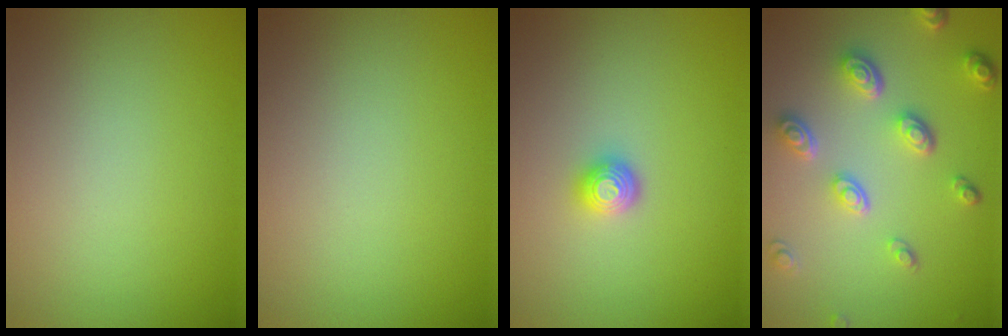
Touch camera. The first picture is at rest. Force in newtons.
{"total": 0.0}
{"total": 1.5, "press": 1.3, "slide": 0.8}
{"total": 4.7, "press": 3.6, "slide": 3.0}